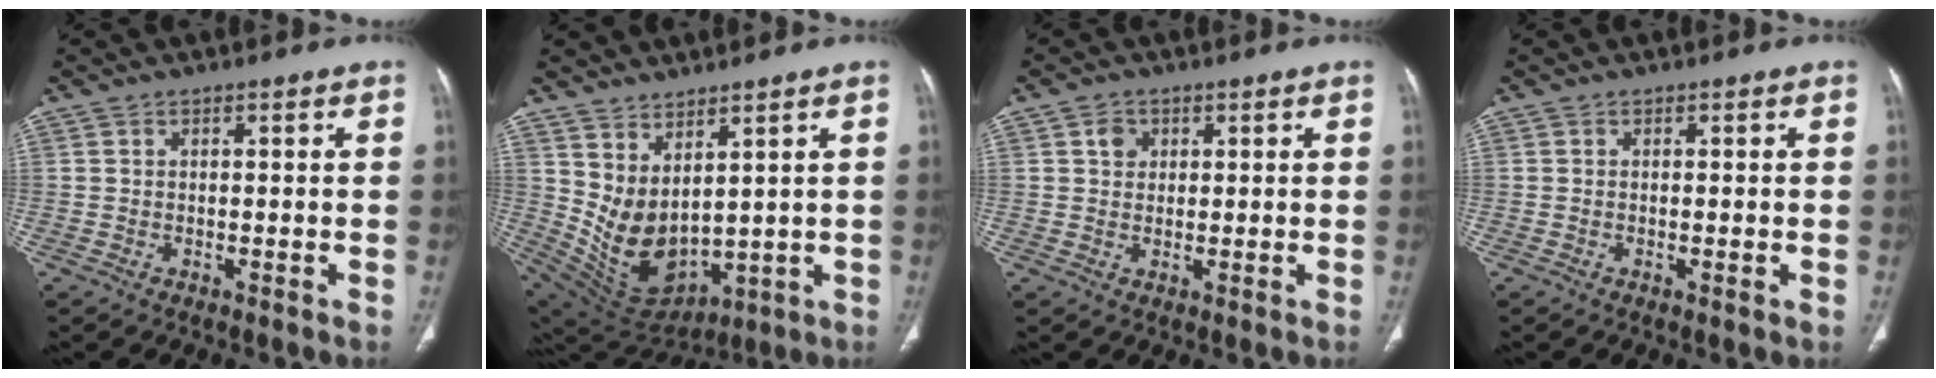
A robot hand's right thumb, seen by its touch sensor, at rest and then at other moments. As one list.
[{"total": 11.3, "force": [4.3, 6.1, 8.5], "torque": [-0.136, -0.040, 0.116]}, {"total": 2.6, "force": [1.1, 2.2, 1.0], "torque": [-0.004, -0.004, 0.018]}, {"total": 0.6, "force": [-0.1, -0.1, 0.6], "torque": [-0.015, -0.004, 0.000]}]